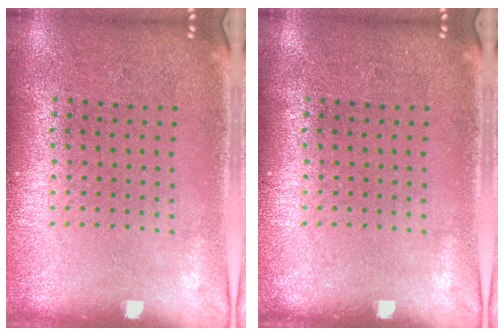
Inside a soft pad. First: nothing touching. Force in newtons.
{"total": 0.0}